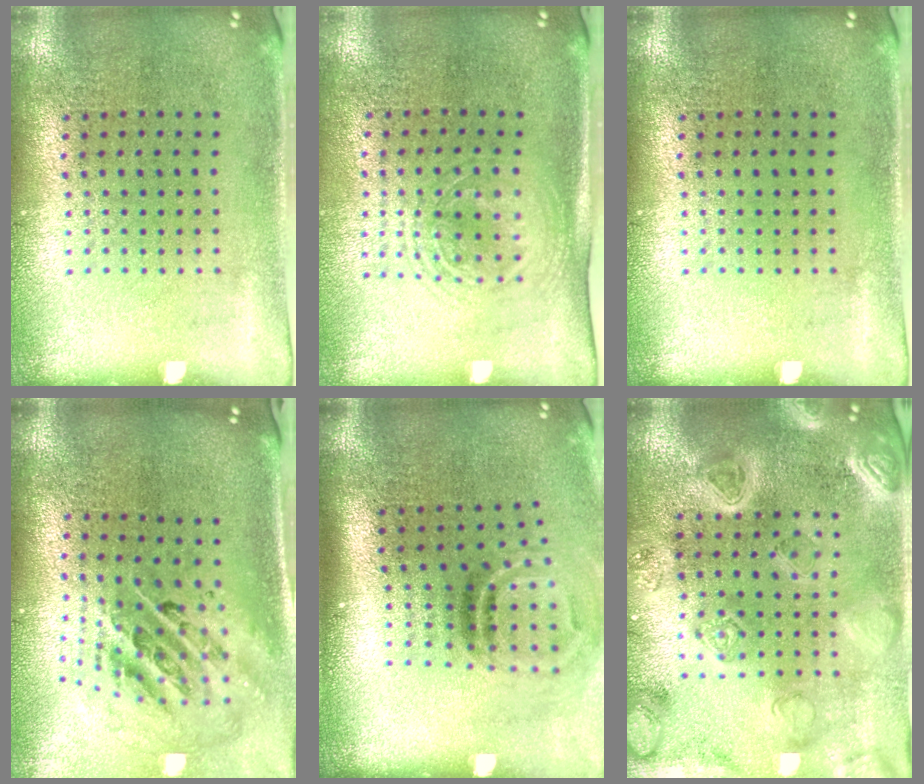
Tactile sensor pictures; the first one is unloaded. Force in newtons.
{"total": 1.6, "press": 1.4, "slide": 0.9}
{"total": 0.0}
{"total": 2.8, "press": 1.9, "slide": 2.1}
{"total": 2.0, "press": 1.2, "slide": 1.6}
{"total": 4.1, "press": 3.7, "slide": 1.7}